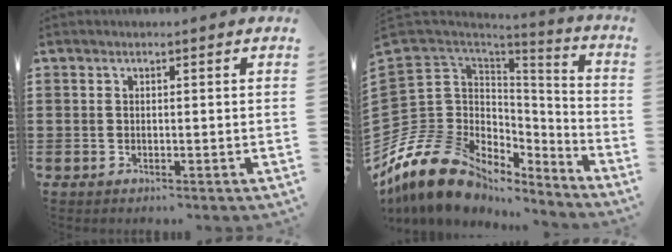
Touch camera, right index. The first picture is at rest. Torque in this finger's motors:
{"motor_torque": [0.51, 0.77, -0.30, -0.21]}